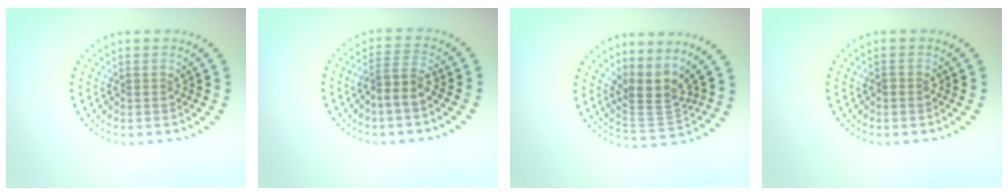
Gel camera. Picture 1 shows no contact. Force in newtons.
{"total": 2.6, "press": 2.1, "slide": 1.6}
{"total": 3.4, "press": 2.5, "slide": 2.4}
{"total": 0.7, "press": 0.7, "slide": 0.1}